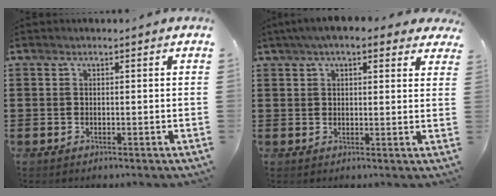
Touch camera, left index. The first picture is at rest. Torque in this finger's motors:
{"motor_torque": [2.14, 0.00, 0.27, 0.21]}